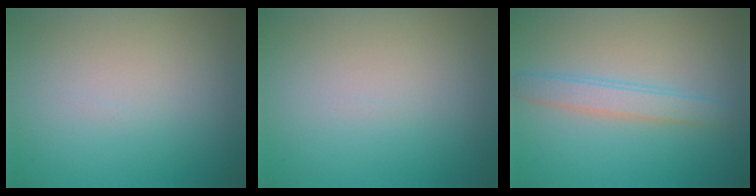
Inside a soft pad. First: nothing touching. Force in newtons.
{"total": 0.0}
{"total": 2.5, "press": 2.5, "slide": 0.0}